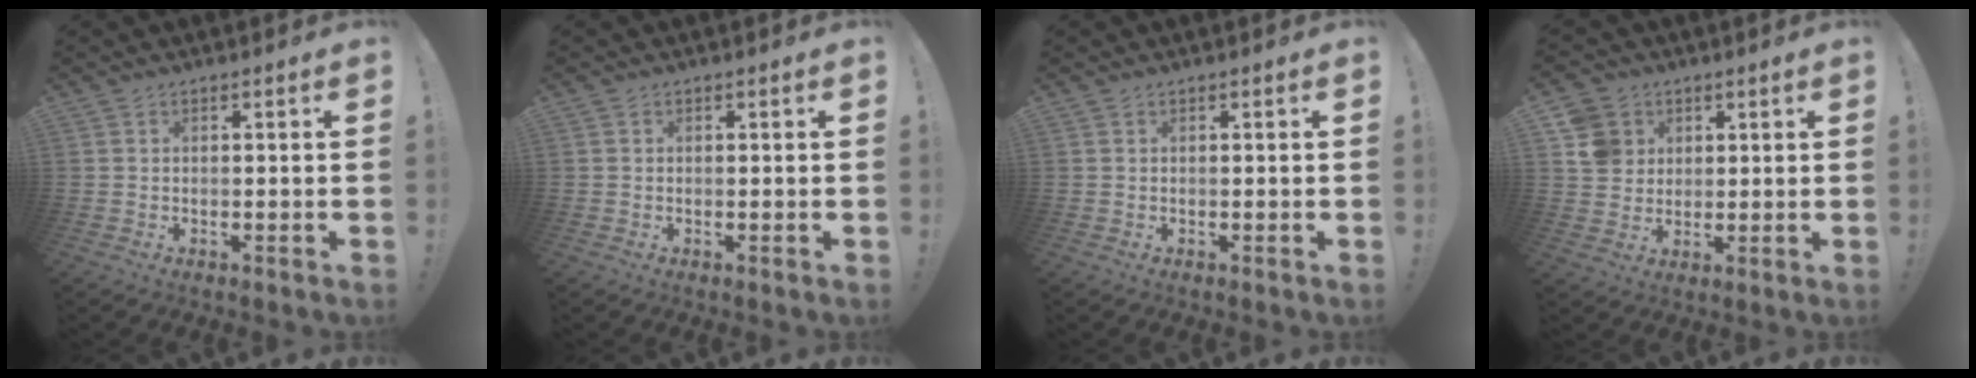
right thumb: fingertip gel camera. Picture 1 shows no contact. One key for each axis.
{"total": 0.0}
{"total": 0.0}
{"total": 8.5, "fx": 3.0, "fy": 7.6, "fz": 2.4, "tx": -0.032, "ty": -0.005, "tz": 0.066}